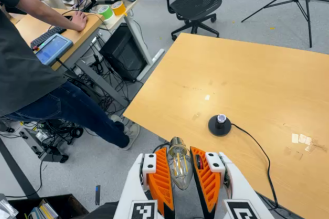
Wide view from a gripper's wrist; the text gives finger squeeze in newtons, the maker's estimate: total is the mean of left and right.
{"total": 13.1, "left": 13.7, "right": 12.5}